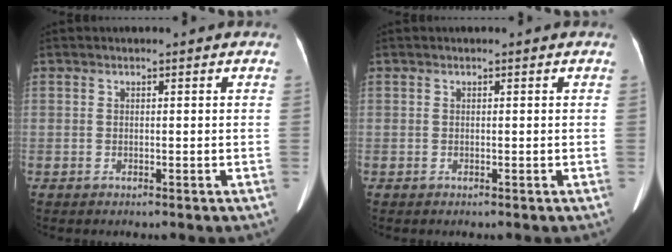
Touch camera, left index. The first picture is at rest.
{"total": 0.0}